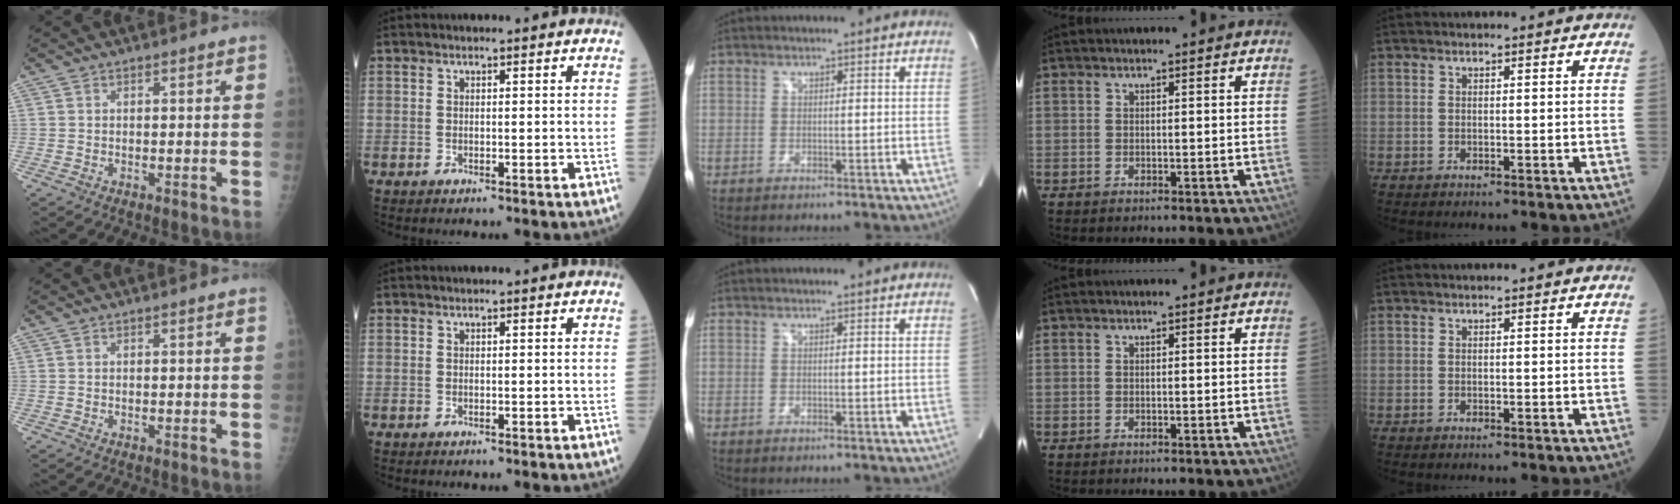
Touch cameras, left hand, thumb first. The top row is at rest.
{}